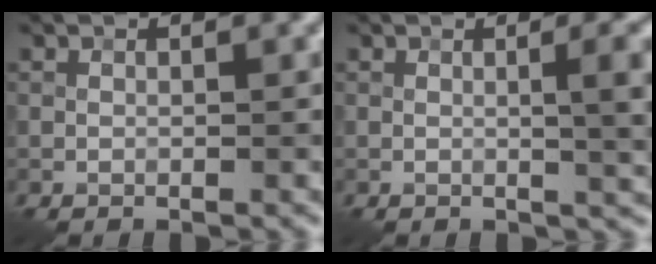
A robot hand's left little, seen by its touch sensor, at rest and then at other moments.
{"total": 5.0, "force": [0.3, 1.4, 4.8], "torque": [-0.054, 0.012, 0.001]}